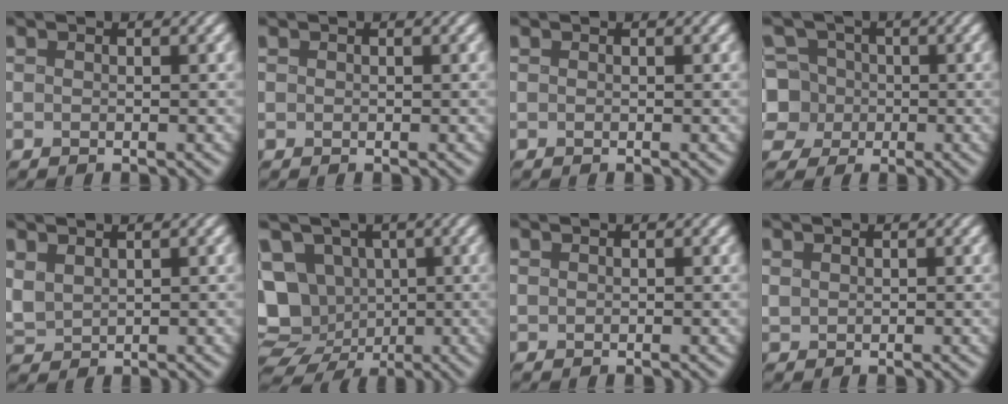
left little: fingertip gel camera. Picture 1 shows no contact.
{"total": 0.0}
{"total": 0.0}
{"total": 7.8, "force": [-1.7, 7.0, 2.9], "torque": [-0.065, 0.019, -0.065]}
{"total": 2.3, "force": [1.2, 1.5, 1.2], "torque": [-0.041, 0.001, 0.028]}
{"total": 14.6, "force": [-3.0, 13.2, 5.6], "torque": [-0.128, -0.014, -0.063]}
{"total": 0.0}
{"total": 0.6, "force": [0.4, 0.4, 0.1], "torque": [-0.007, -0.001, 0.012]}